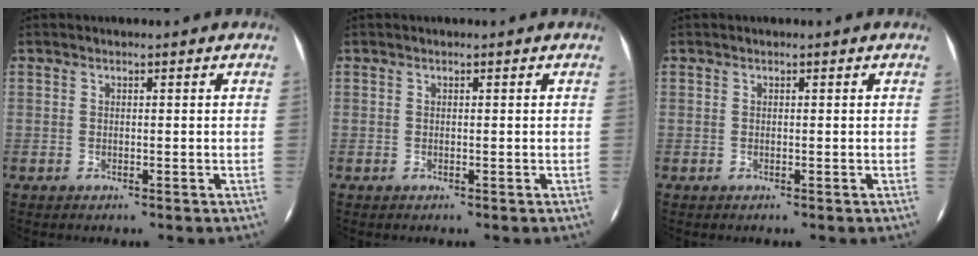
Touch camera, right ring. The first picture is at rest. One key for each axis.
{"total": 0.0}
{"total": 0.0}